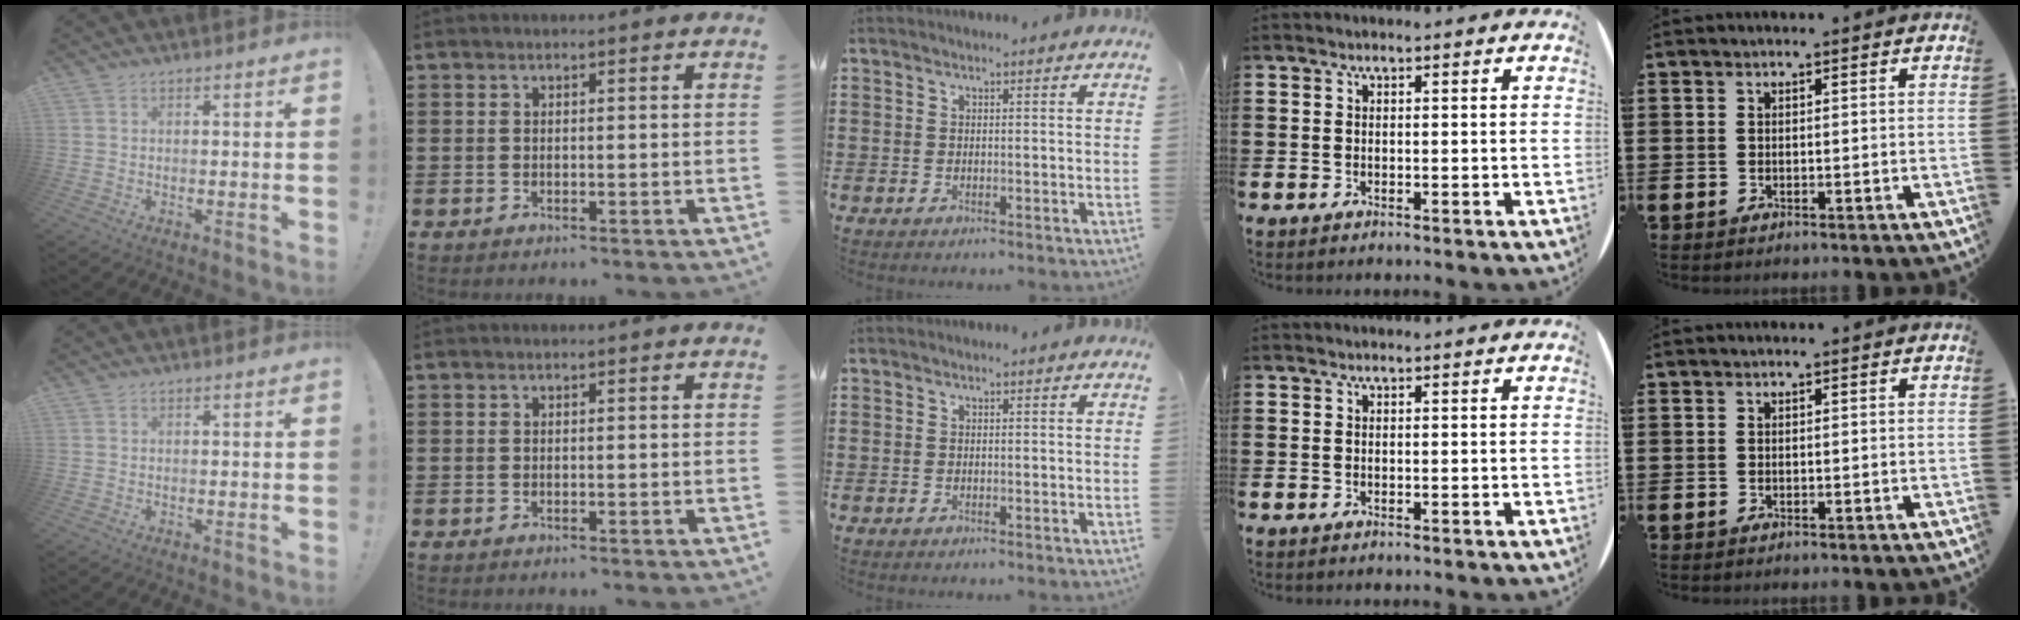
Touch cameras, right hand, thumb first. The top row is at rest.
{}